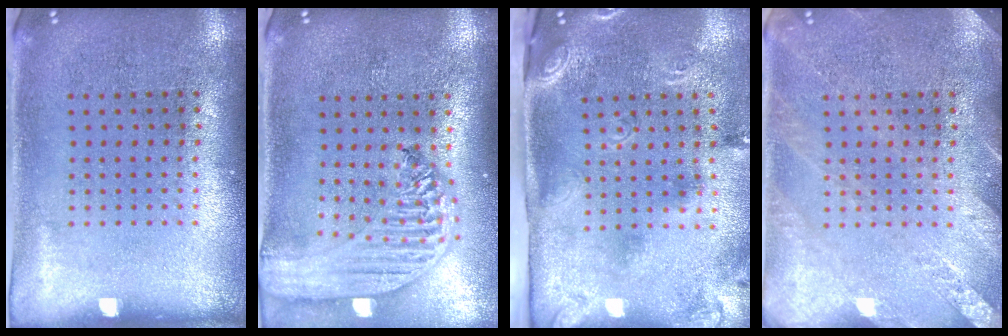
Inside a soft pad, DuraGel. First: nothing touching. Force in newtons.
{"total": 2.9, "press": 2.4, "slide": 1.7}
{"total": 2.9, "press": 1.8, "slide": 2.3}
{"total": 2.6, "press": 2.6, "slide": 0.2}